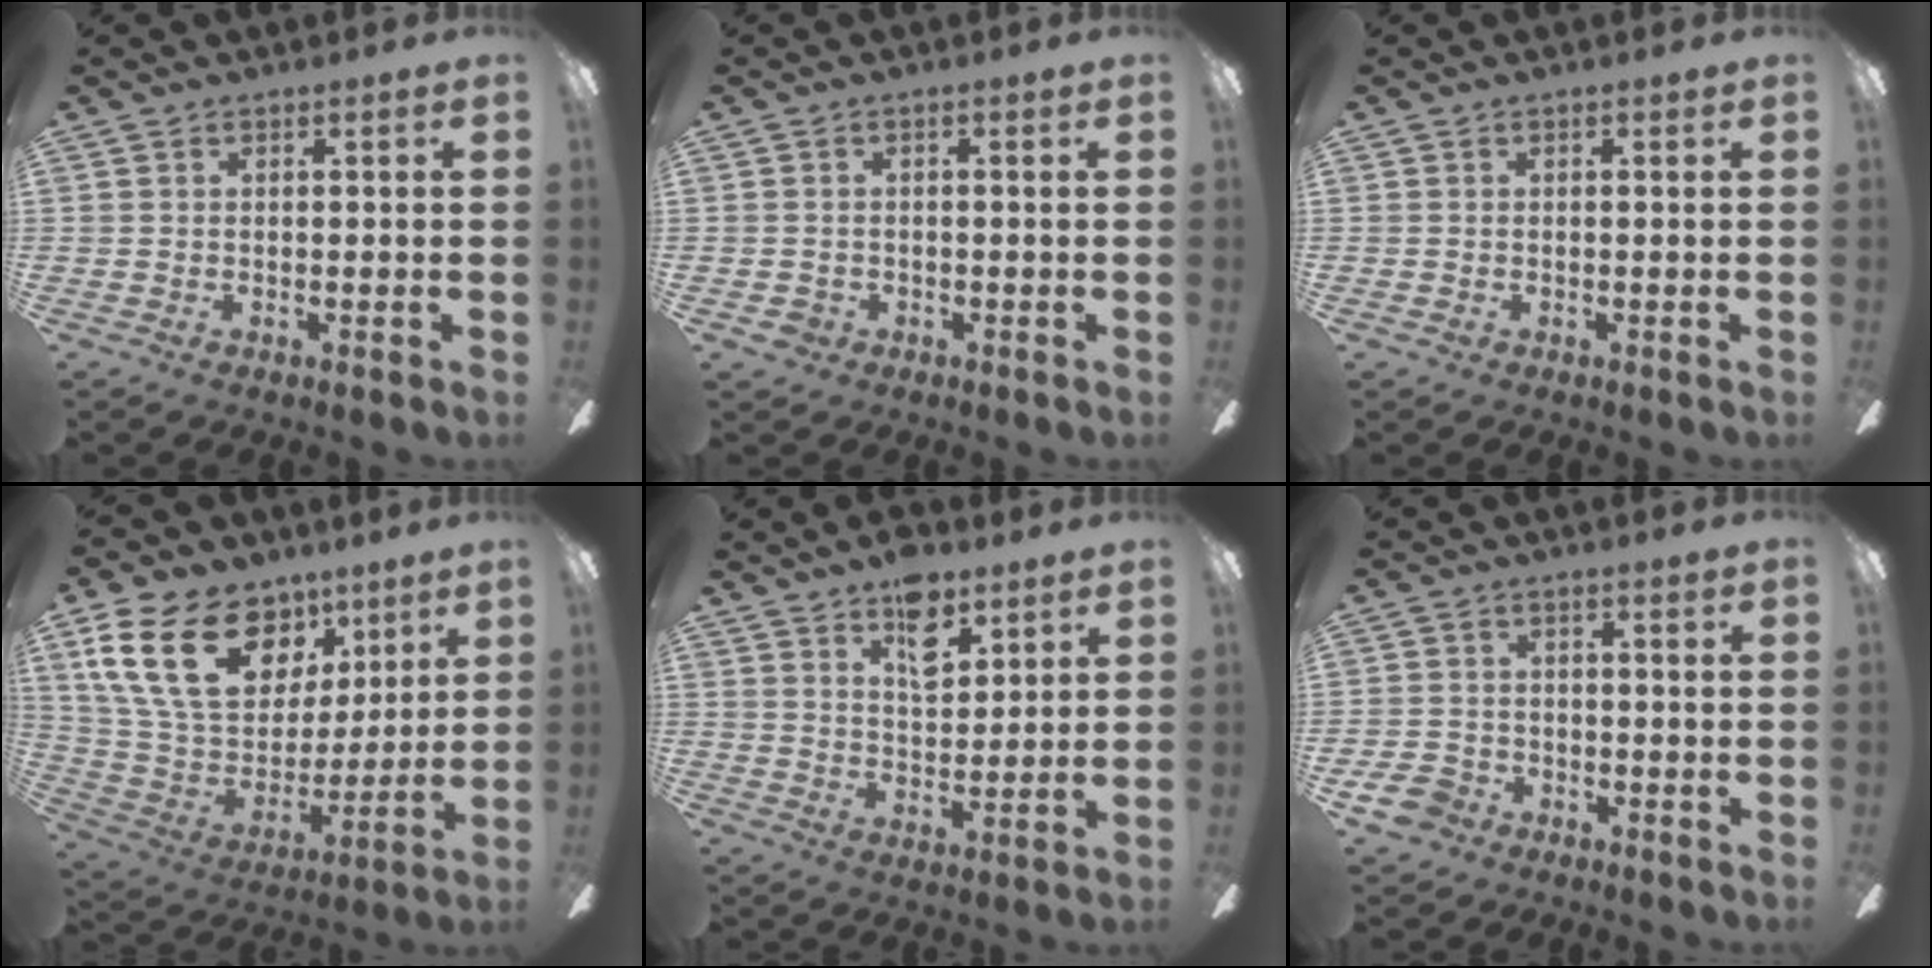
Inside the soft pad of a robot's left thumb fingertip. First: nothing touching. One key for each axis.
{"total": 2.2, "fx": -0.9, "fy": 1.9, "fz": 0.5, "tx": -0.006, "ty": 0.005, "tz": -0.017}
{"total": 0.0}
{"total": 24.4, "fx": 11.5, "fy": 15.9, "fz": 14.5, "tx": -0.273, "ty": -0.044, "tz": 0.209}
{"total": 10.0, "fx": 6.4, "fy": 5.2, "fz": 5.6, "tx": -0.069, "ty": -0.027, "tz": 0.109}
{"total": 5.6, "fx": -3.4, "fy": 3.9, "fz": 1.9, "tx": -0.051, "ty": 0.019, "tz": -0.067}